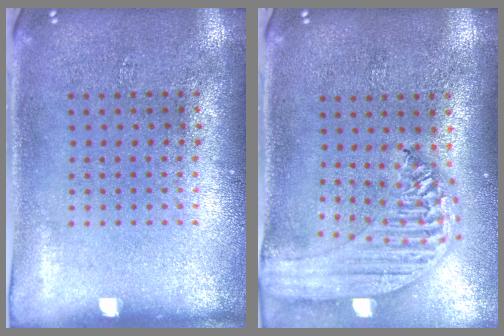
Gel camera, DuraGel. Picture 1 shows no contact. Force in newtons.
{"total": 2.0, "press": 1.9, "slide": 0.7}